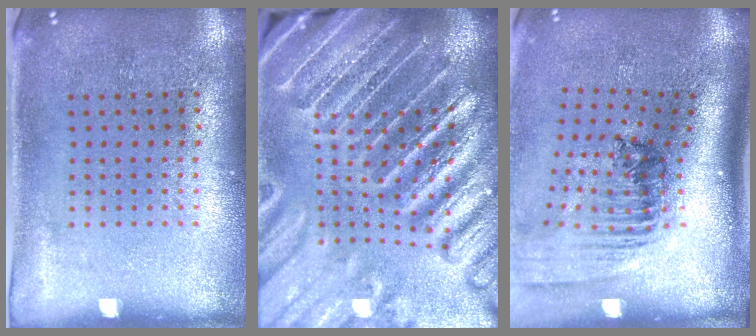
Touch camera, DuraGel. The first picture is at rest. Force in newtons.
{"total": 5.1, "press": 4.6, "slide": 2.2}
{"total": 2.3, "press": 1.6, "slide": 1.6}